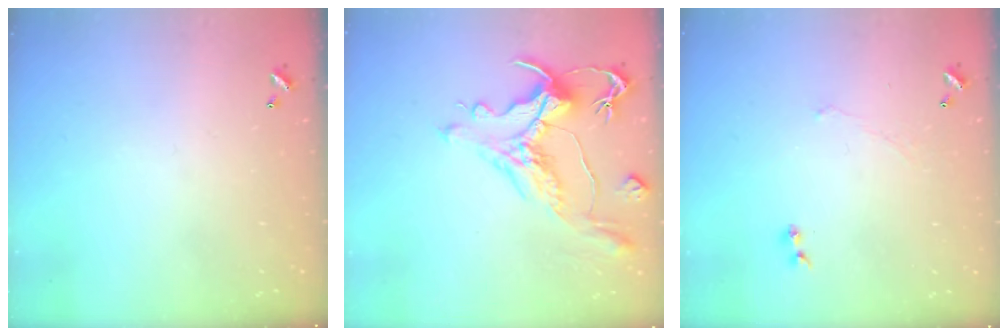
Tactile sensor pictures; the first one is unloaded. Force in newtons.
{"total": 2.2, "press": 1.7, "slide": 1.4}
{"total": 1.5, "press": 1.4, "slide": 0.6}